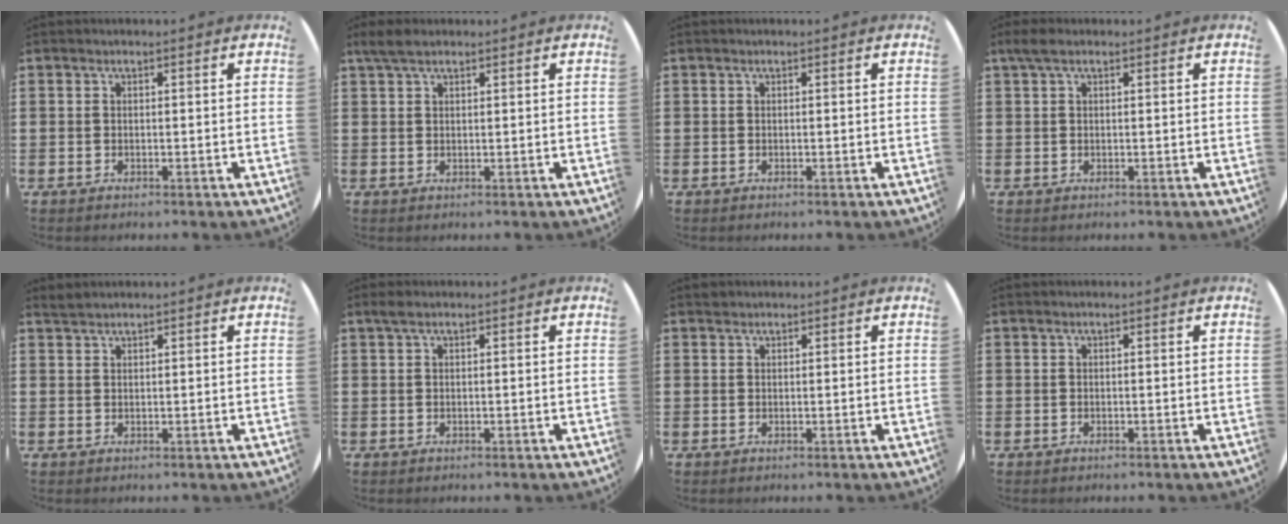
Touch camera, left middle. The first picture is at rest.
{"total": 2.4, "force": [1.8, 0.9, 1.4], "torque": [-0.031, 0.006, 0.032]}
{"total": 0.0}
{"total": 1.5, "force": [1.0, 0.6, 1.0], "torque": [-0.022, 0.006, 0.016]}
{"total": 1.0, "force": [1.0, 0.1, 0.0], "torque": [-0.001, 0.001, 0.020]}
{"total": 0.7, "force": [0.5, 0.2, 0.4], "torque": [-0.008, 0.003, 0.008]}
{"total": 0.5, "force": [0.4, 0.2, -0.1], "torque": [0.011, 0.001, 0.006]}
{"total": 0.0}